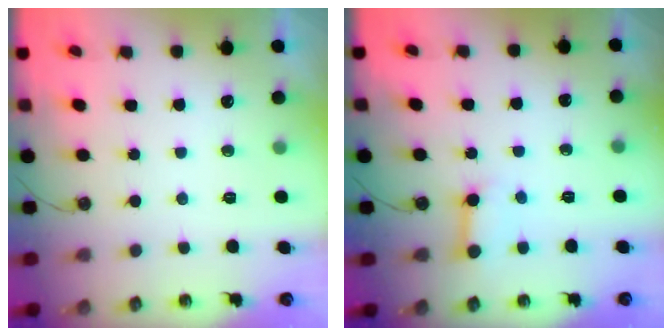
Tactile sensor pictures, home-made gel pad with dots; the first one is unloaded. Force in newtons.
{"total": 6.1, "press": 6.0, "slide": 0.6}